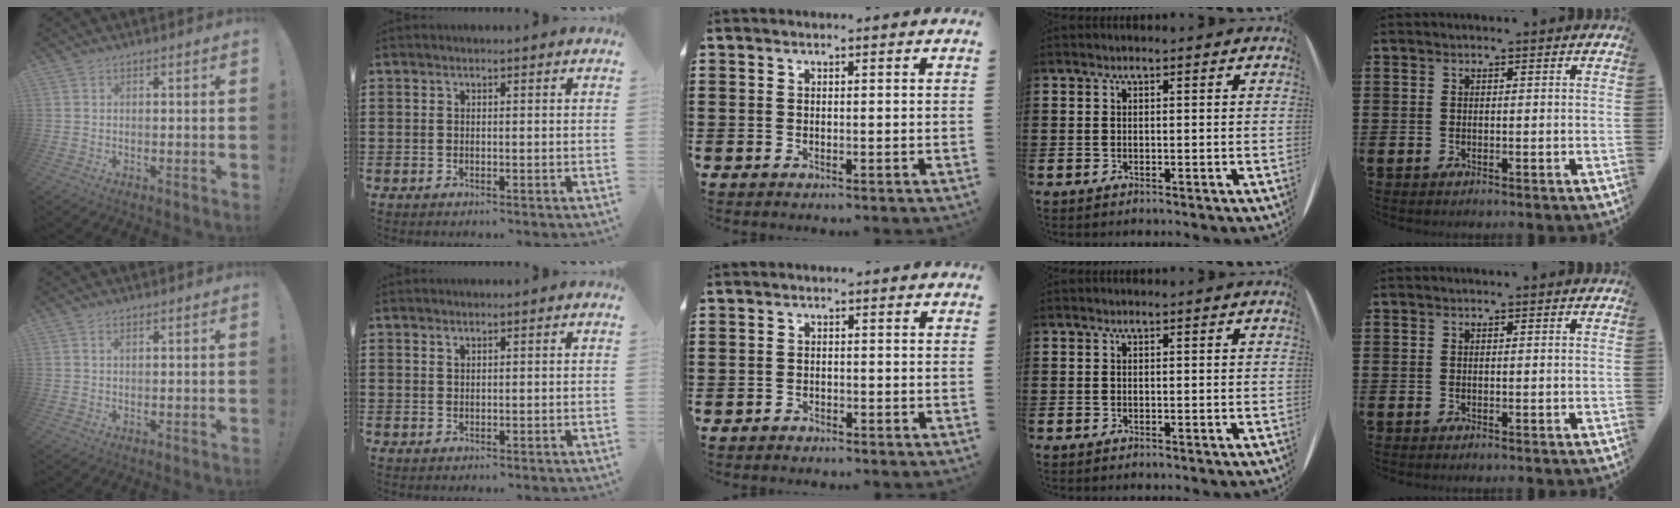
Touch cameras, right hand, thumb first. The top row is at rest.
{"thumb": {"total": 0.7, "force": [0.3, 0.1, 0.6], "torque": [-0.020, 0.005, 0.008]}, "index": {"total": 0.7, "force": [0.5, 0.4, 0.2], "torque": [-0.006, 0.002, 0.010]}, "middle": {"total": 1.0, "force": [-0.9, 0.4, 0.1], "torque": [-0.003, 0.002, -0.021]}}